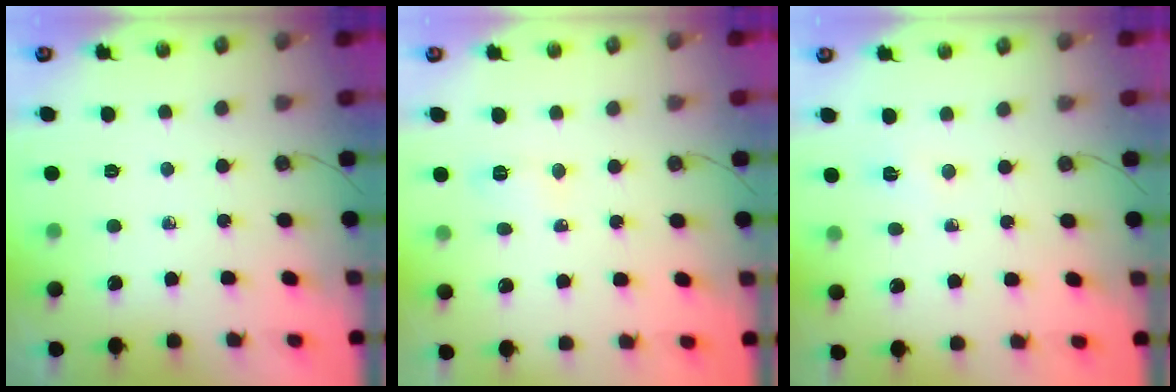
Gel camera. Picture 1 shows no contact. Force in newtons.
{"total": 5.8, "press": 5.8, "slide": 0.7}
{"total": 2.7, "press": 1.1, "slide": 2.5}